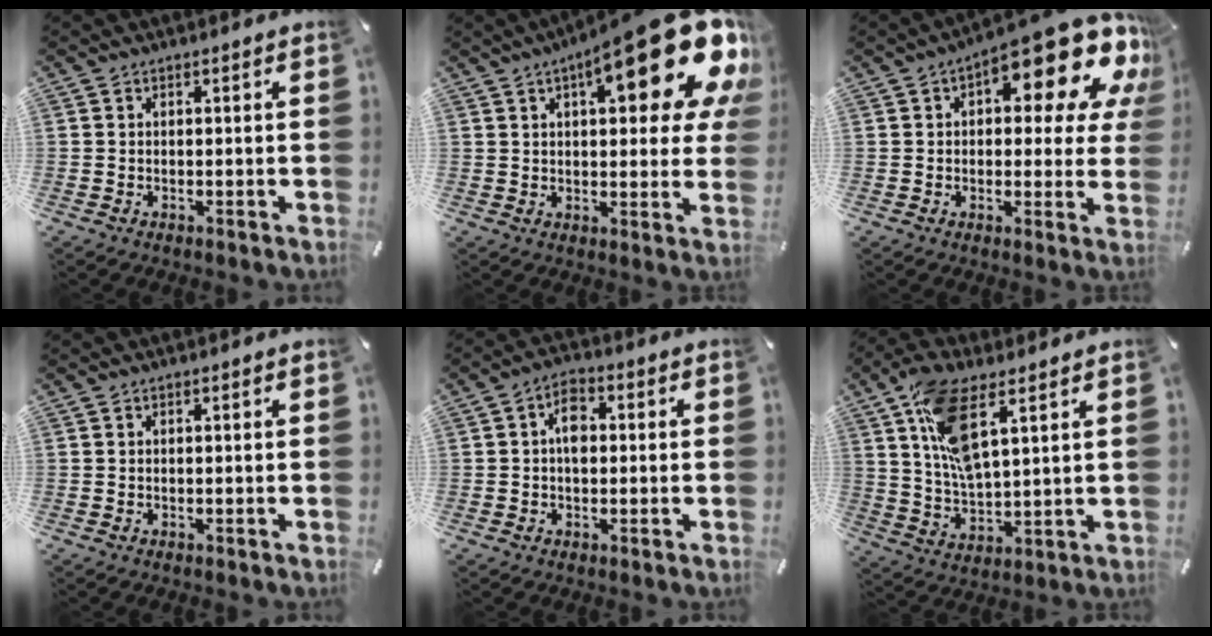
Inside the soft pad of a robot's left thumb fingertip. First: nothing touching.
{"total": 24.5, "force": [11.8, 9.4, 19.3], "torque": [-0.254, -0.066, 0.189]}
{"total": 17.8, "force": [9.6, 6.8, 13.4], "torque": [-0.173, -0.077, 0.150]}
{"total": 0.0}
{"total": 5.5, "force": [0.2, 3.5, 4.2], "torque": [-0.056, 0.004, -0.001]}
{"total": 12.6, "force": [6.1, 4.8, 9.9], "torque": [-0.205, -0.015, 0.111]}